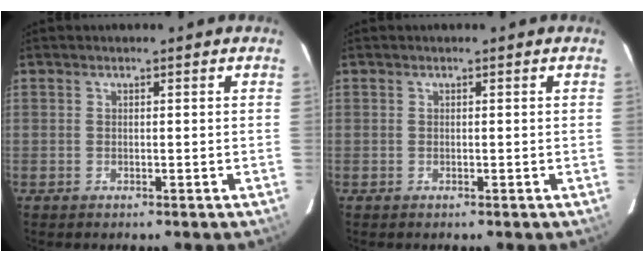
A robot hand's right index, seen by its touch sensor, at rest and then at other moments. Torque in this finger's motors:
{"motor_torque": [0.00, 0.00, 0.02, 0.00]}